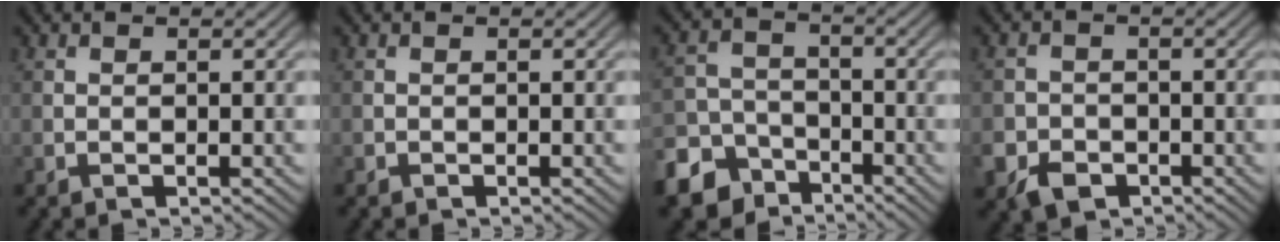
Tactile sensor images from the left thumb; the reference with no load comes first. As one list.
[{"total": 0.0}, {"total": 8.8, "force": [-5.9, 6.0, 2.6], "torque": [-0.055, -0.022, -0.119]}, {"total": 4.4, "force": [-2.5, 3.2, 1.7], "torque": [-0.037, -0.010, -0.051]}]